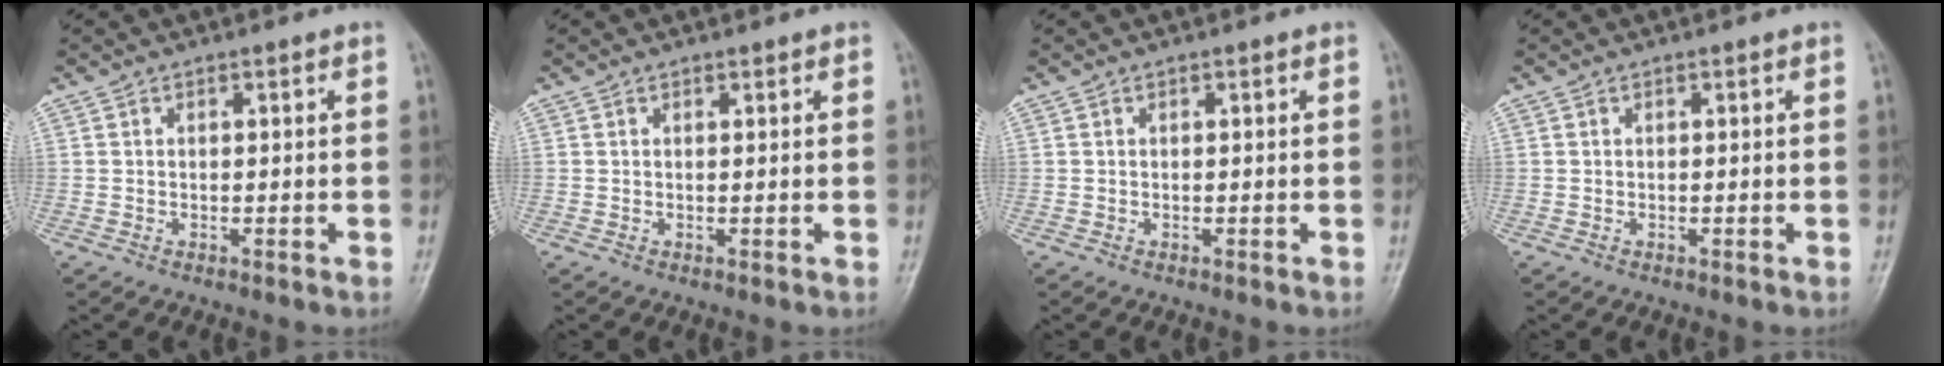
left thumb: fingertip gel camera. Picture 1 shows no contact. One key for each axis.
{"total": 0.6, "fx": 0.5, "fy": 0.4, "fz": 0.2, "tx": 0.004, "ty": -0.002, "tz": 0.003}
{"total": 0.0}
{"total": 0.0}